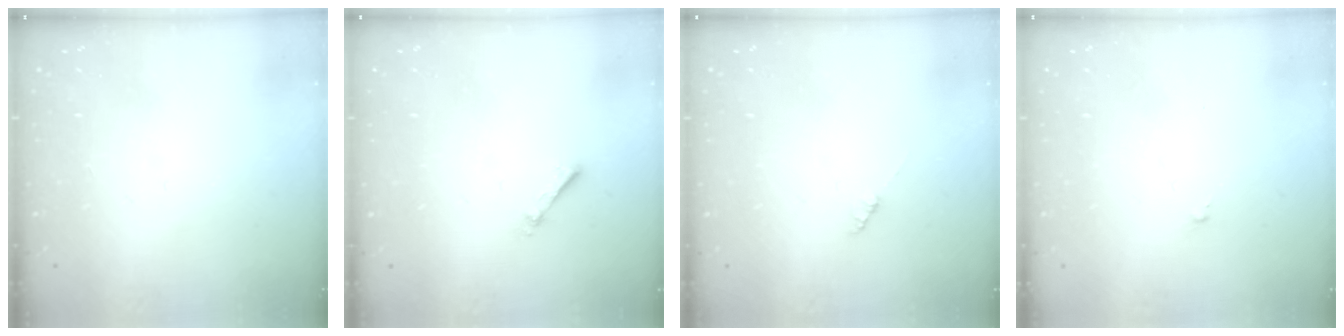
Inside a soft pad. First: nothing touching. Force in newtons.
{"total": 2.7, "press": 2.7, "slide": 0.4}
{"total": 1.4, "press": 1.4, "slide": 0.2}
{"total": 0.0}